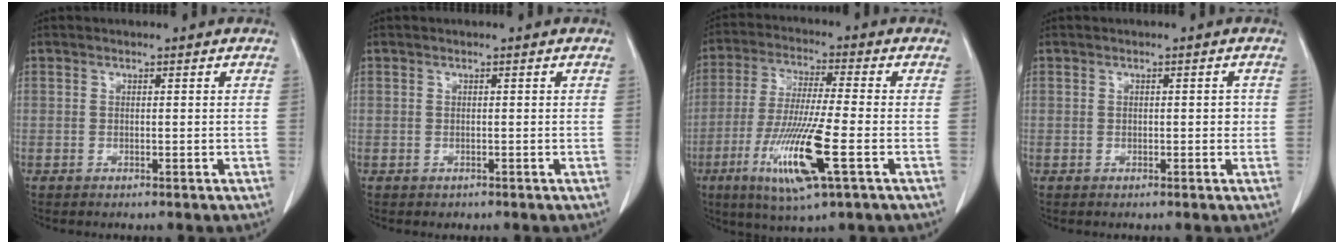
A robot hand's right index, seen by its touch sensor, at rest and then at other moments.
{"total": 0.7, "force": [-0.4, 0.5, 0.0], "torque": [-0.006, 0.004, -0.003]}
{"total": 13.7, "force": [-5.1, 0.5, 12.8], "torque": [-0.259, -0.028, -0.093]}
{"total": 1.2, "force": [-0.1, 0.6, 1.0], "torque": [-0.009, 0.003, -0.004]}